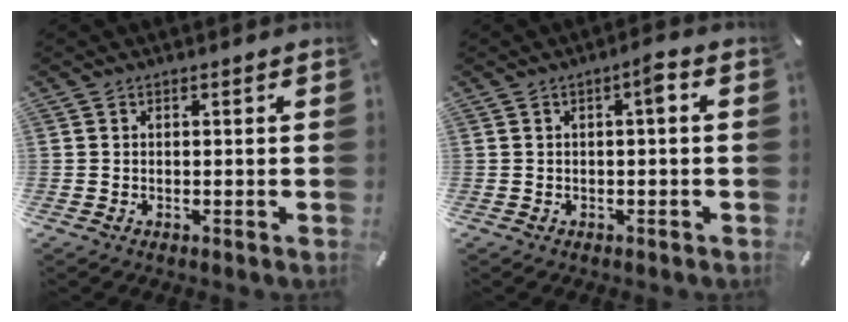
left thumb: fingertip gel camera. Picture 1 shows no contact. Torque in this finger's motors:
{"motor_torque": [0.14, 0.71, 0.27, -0.26, 0.12]}